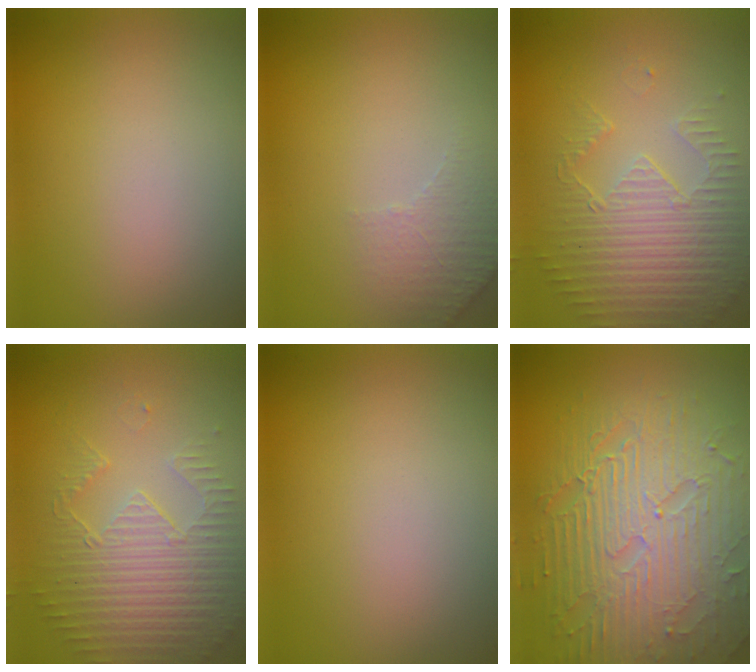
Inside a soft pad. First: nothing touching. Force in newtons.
{"total": 2.3, "press": 2.3, "slide": 0.6}
{"total": 3.8, "press": 3.6, "slide": 1.1}
{"total": 3.8, "press": 3.6, "slide": 1.1}
{"total": 0.0}
{"total": 8.9, "press": 6.3, "slide": 6.3}